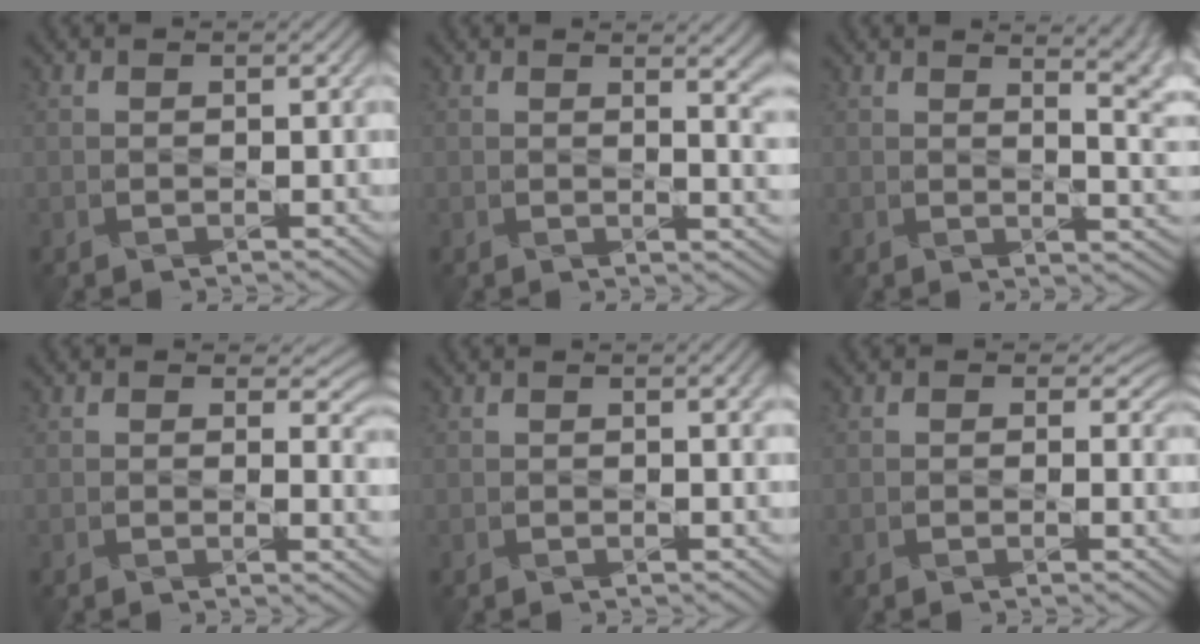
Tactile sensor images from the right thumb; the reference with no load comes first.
{"total": 5.1, "force": [1.9, 1.8, 4.4], "torque": [-0.046, -0.001, 0.029]}
{"total": 8.4, "force": [4.3, 3.1, 6.6], "torque": [-0.058, 0.026, 0.047]}
{"total": 3.1, "force": [1.3, 1.7, 2.3], "torque": [-0.029, -0.009, 0.017]}
{"total": 1.3, "force": [0.5, 0.2, 1.2], "torque": [-0.015, 0.002, 0.008]}
{"total": 1.5, "force": [0.4, 1.3, 0.8], "torque": [-0.018, -0.010, 0.001]}